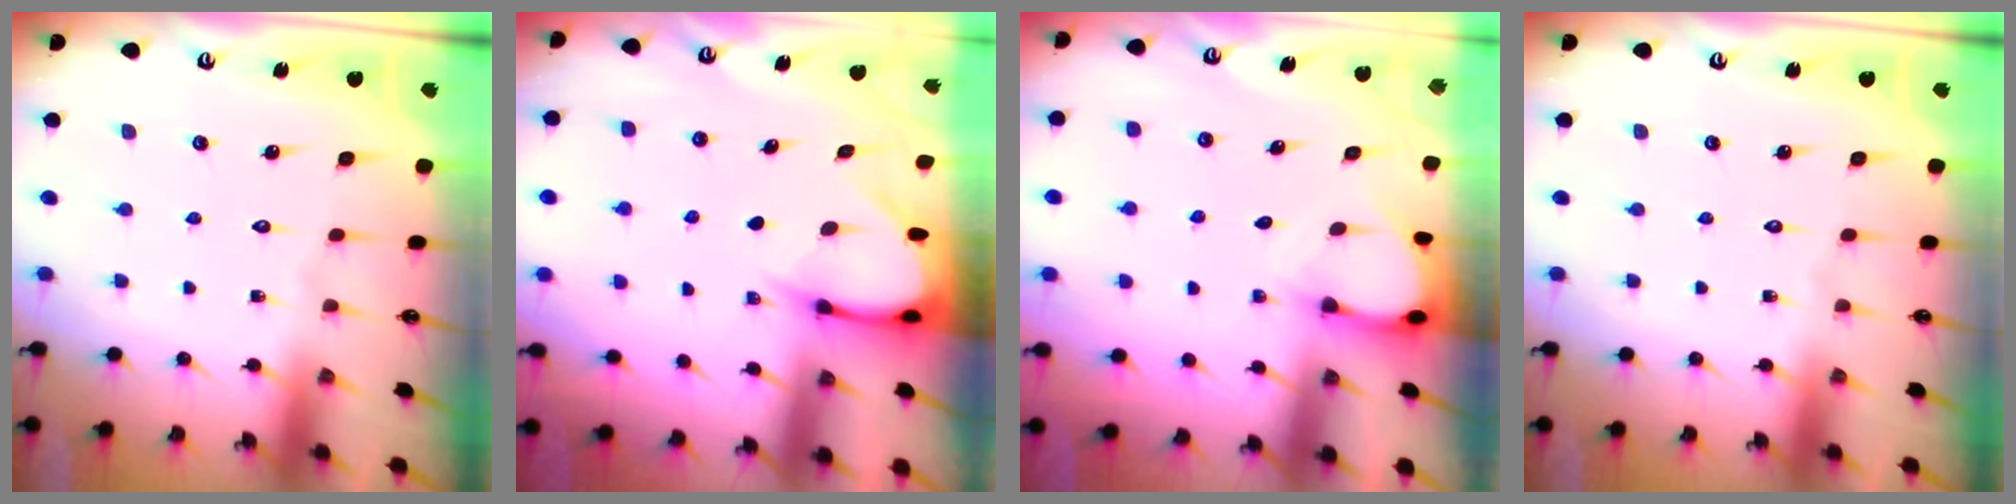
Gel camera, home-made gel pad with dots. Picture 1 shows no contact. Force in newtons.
{"total": 3.7, "press": 3.7, "slide": 0.3}
{"total": 3.5, "press": 3.5, "slide": 0.2}
{"total": 0.0}